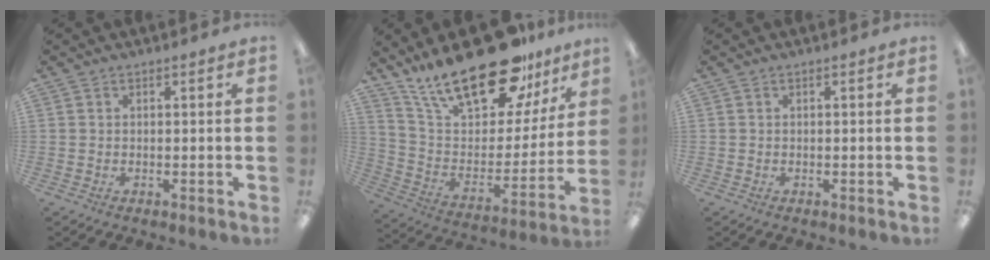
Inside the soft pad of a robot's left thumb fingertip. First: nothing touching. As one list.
[{"total": 25.4, "force": [18.9, 9.7, 13.9], "torque": [-0.243, -0.121, 0.328]}, {"total": 0.0}]